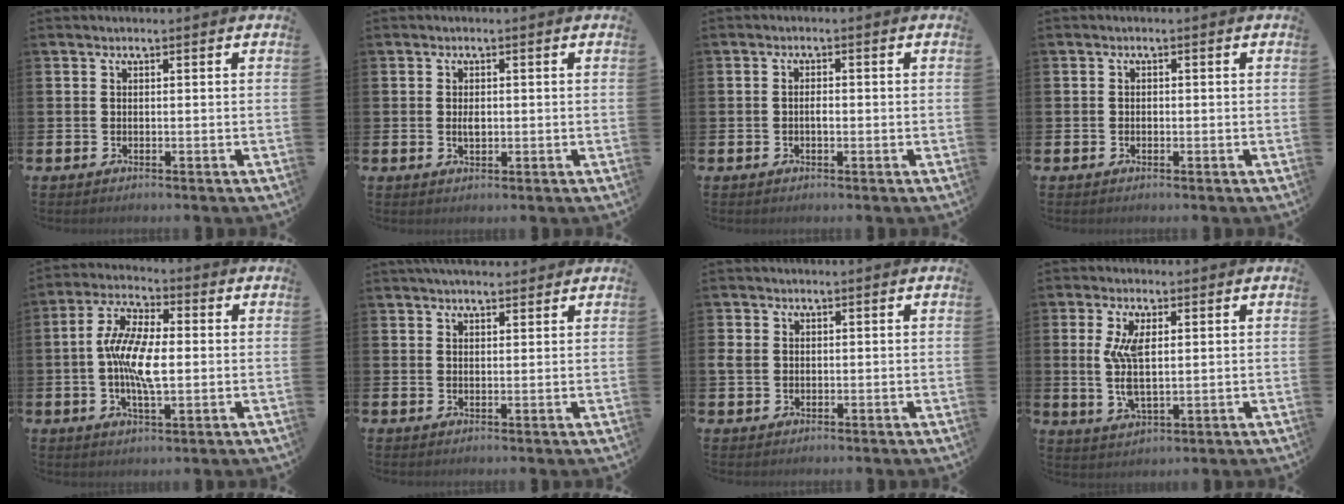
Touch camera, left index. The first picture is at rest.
{"total": 1.4, "force": [0.2, 0.8, 1.2], "torque": [-0.010, -0.001, 0.000]}
{"total": 1.0, "force": [-0.4, 0.6, 0.7], "torque": [-0.010, -0.001, -0.009]}
{"total": 0.7, "force": [-0.3, 0.6, 0.2], "torque": [-0.011, 0.006, -0.005]}
{"total": 8.2, "force": [-0.2, 3.4, 7.5], "torque": [-0.136, 0.007, -0.005]}
{"total": 3.0, "force": [2.9, 0.7, 0.3], "torque": [-0.001, -0.012, 0.051]}
{"total": 1.9, "force": [0.5, 1.7, 0.7], "torque": [-0.007, 0.004, 0.006]}
{"total": 6.0, "force": [1.4, 2.5, 5.3], "torque": [-0.112, -0.005, 0.018]}